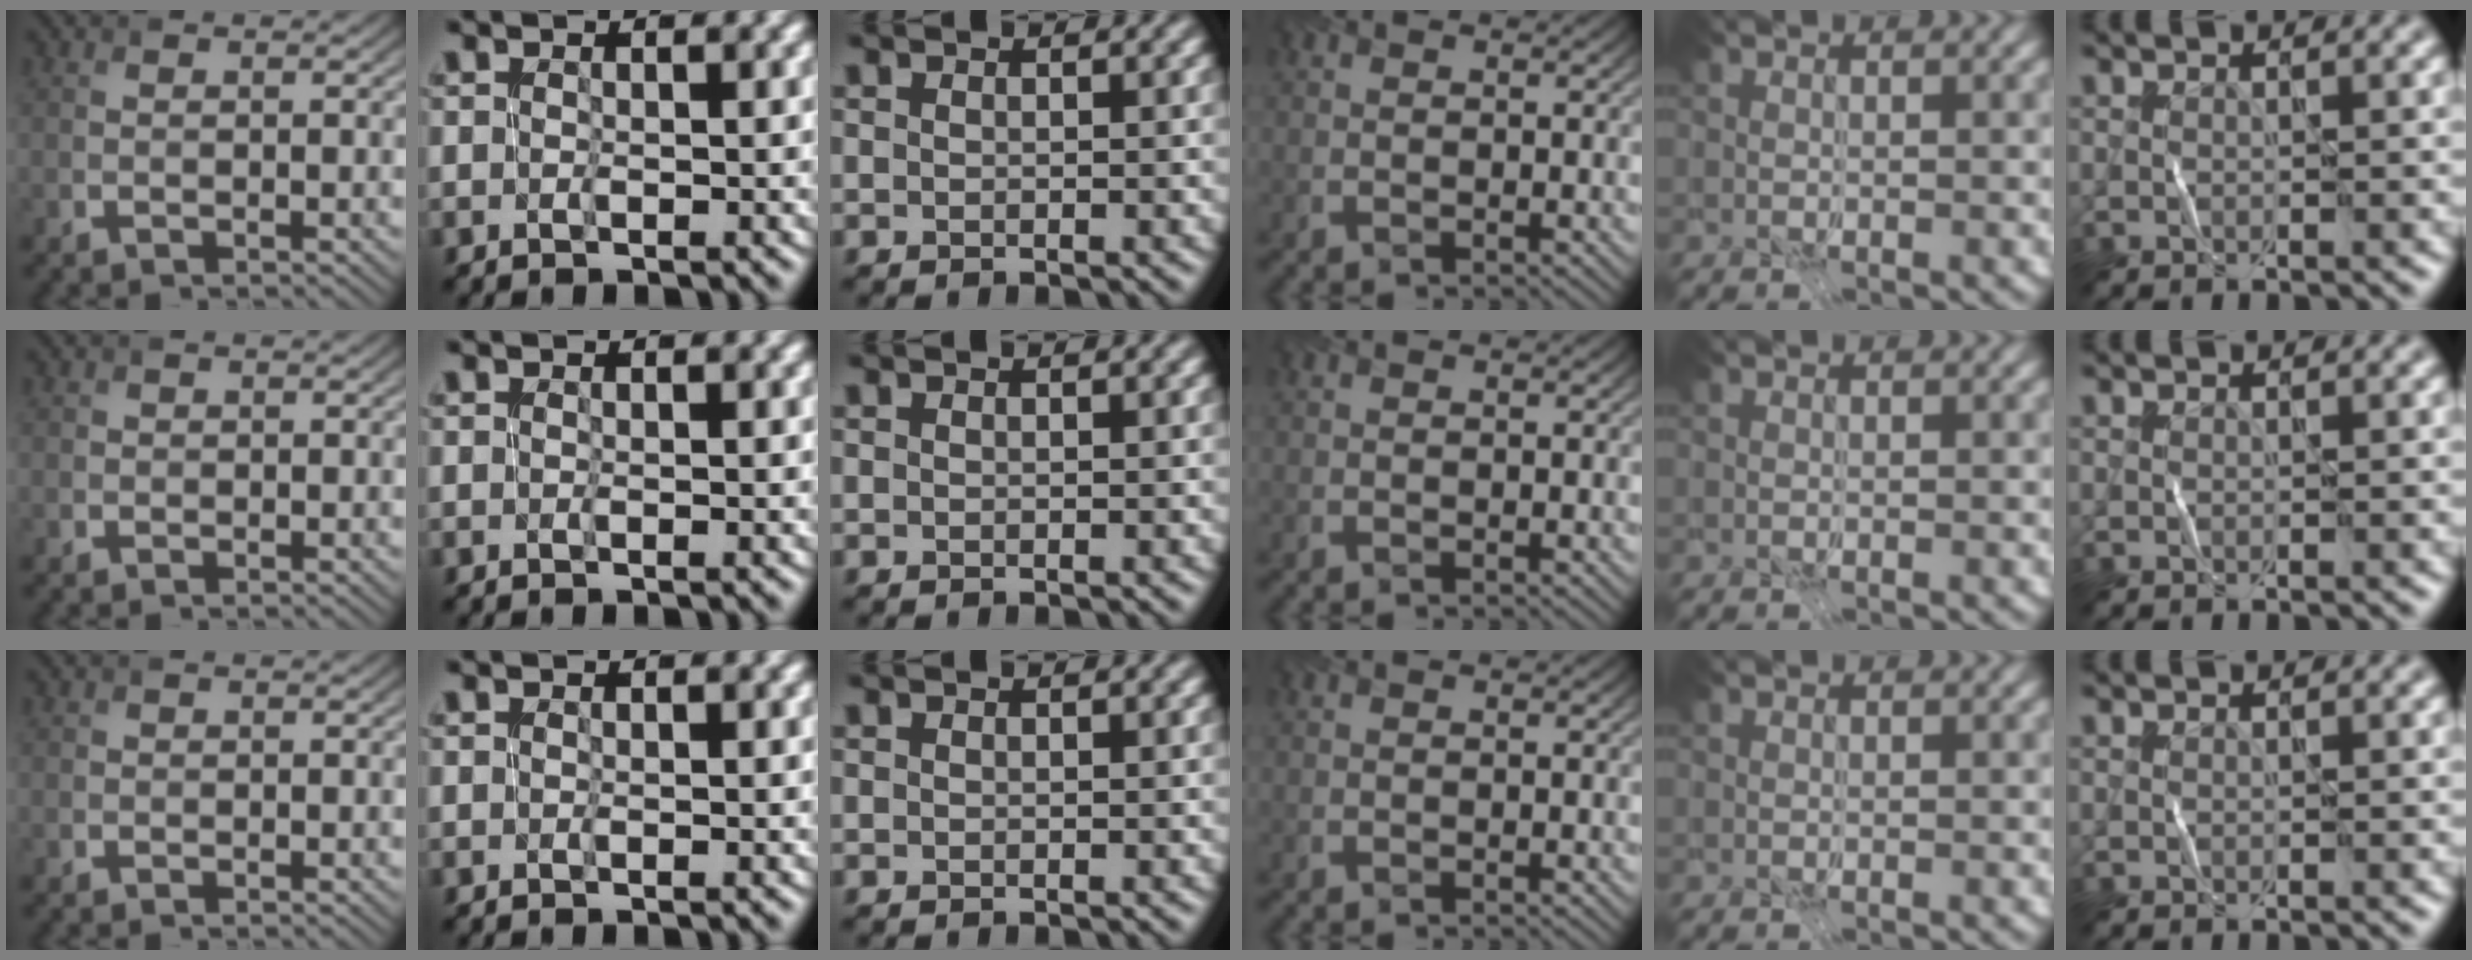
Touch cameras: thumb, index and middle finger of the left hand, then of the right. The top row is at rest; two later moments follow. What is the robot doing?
{"motion": "fold", "object": "receipt paper"}